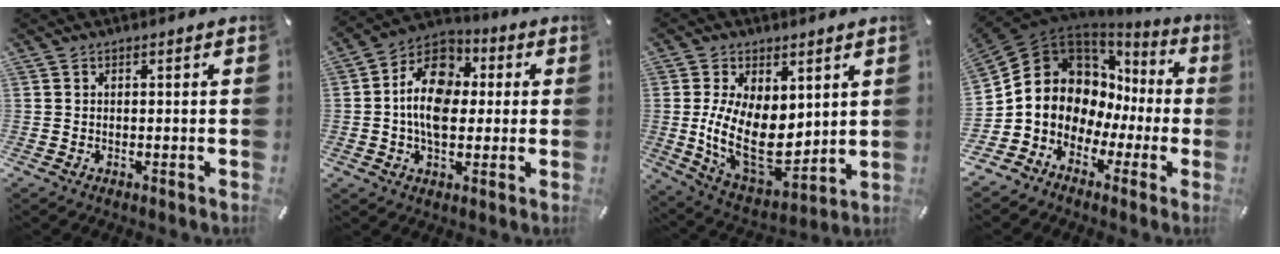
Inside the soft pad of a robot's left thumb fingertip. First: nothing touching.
{"total": 14.7, "force": [0.1, 10.6, 10.2], "torque": [-0.183, 0.011, 0.000]}
{"total": 17.0, "force": [1.3, 10.9, 12.9], "torque": [-0.245, -0.037, 0.029]}
{"total": 10.4, "force": [1.0, 10.0, 2.9], "torque": [-0.069, -0.041, 0.027]}